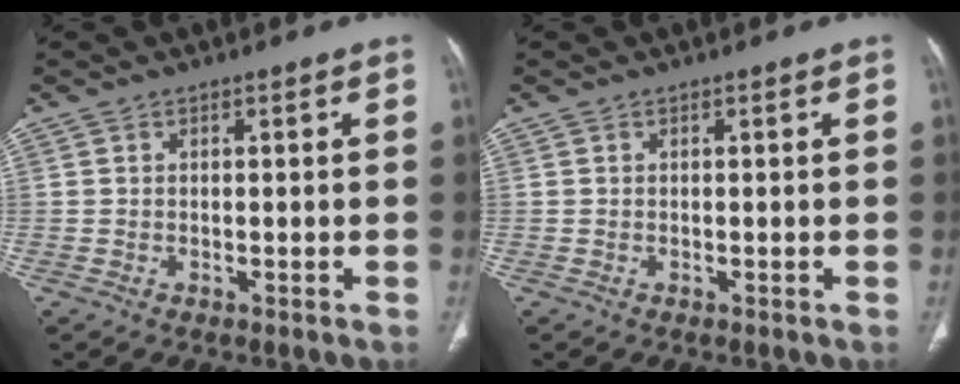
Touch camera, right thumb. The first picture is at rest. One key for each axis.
{"total": 0.0}